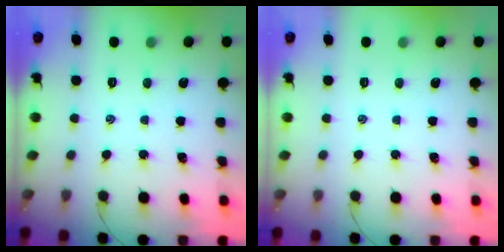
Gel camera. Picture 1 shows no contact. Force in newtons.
{"total": 0.0}